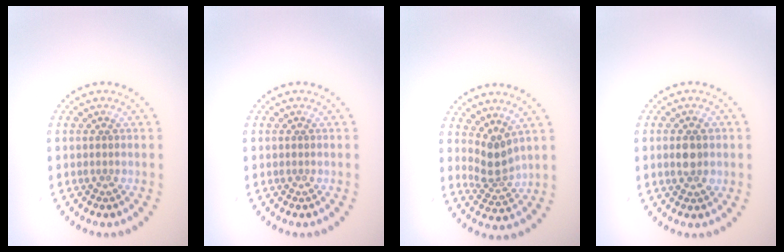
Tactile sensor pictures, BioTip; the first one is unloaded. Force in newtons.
{"total": 0.0}
{"total": 2.6, "press": 1.8, "slide": 1.9}
{"total": 2.5, "press": 2.5, "slide": 0.2}